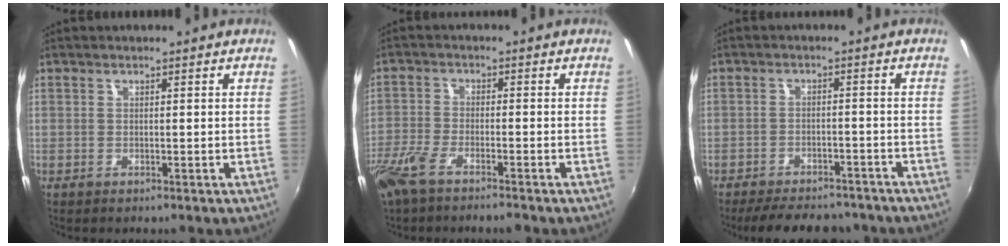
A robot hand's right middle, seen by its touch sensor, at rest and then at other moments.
{"total": 8.4, "force": [-6.3, 2.0, 5.1], "torque": [-0.131, -0.027, -0.125]}
{"total": 12.2, "force": [-10.1, 4.8, 4.9], "torque": [-0.113, 0.005, -0.136]}